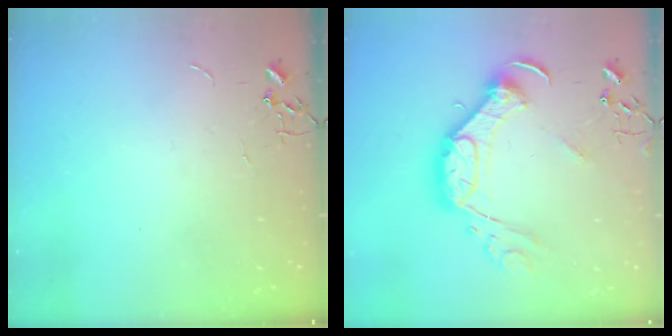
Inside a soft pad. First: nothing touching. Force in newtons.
{"total": 15.8, "press": 15.8, "slide": 0.6}